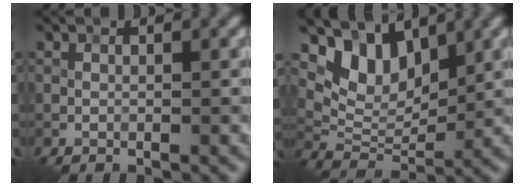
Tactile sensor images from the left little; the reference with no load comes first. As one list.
[{"total": 6.1, "force": [4.0, 3.4, 3.2], "torque": [-0.060, -0.009, 0.070]}]